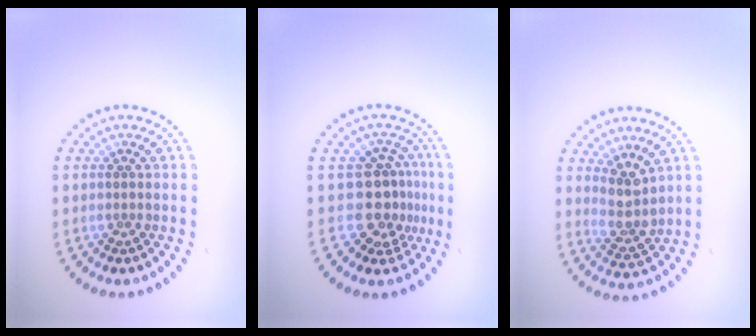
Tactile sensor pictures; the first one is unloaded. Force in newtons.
{"total": 3.8, "press": 3.0, "slide": 2.4}
{"total": 3.0, "press": 2.4, "slide": 1.8}